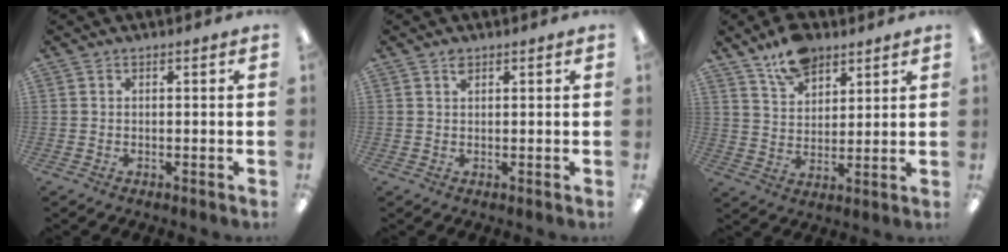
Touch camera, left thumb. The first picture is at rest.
{"total": 1.2, "force": [0.9, 0.5, 0.7], "torque": [-0.008, -0.003, 0.015]}
{"total": 10.1, "force": [7.4, 5.4, 4.3], "torque": [-0.073, -0.033, 0.135]}